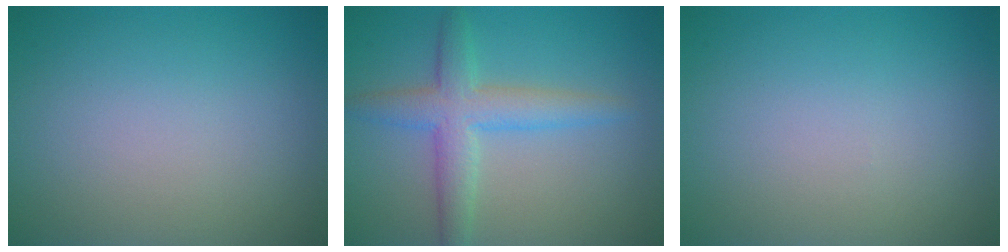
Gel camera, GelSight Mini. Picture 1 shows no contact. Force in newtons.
{"total": 4.3, "press": 4.3, "slide": 0.1}
{"total": 0.0}